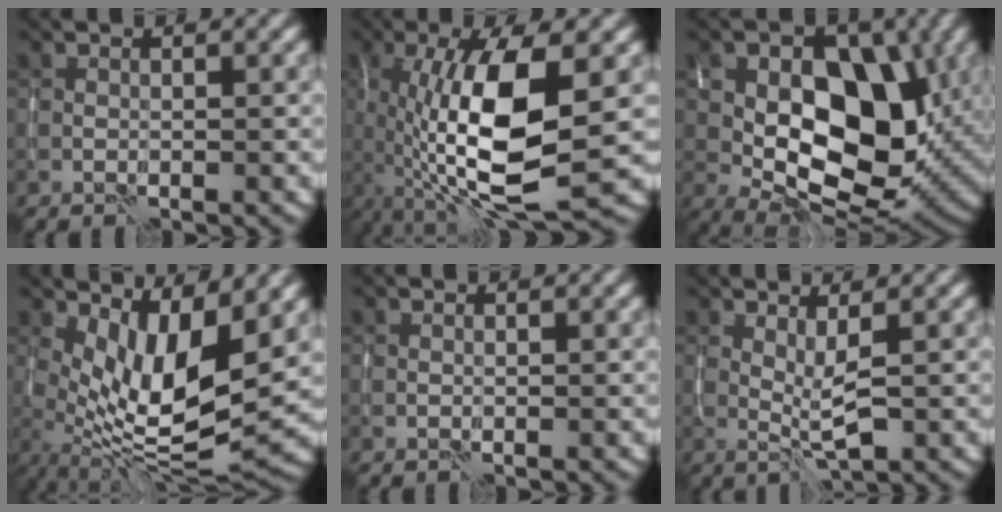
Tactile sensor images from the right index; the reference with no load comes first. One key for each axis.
{"total": 10.8, "fx": -0.2, "fy": 3.2, "fz": 10.3, "tx": -0.192, "ty": -0.012, "tz": 0.001}
{"total": 14.1, "fx": 1.4, "fy": 9.2, "fz": 10.7, "tx": -0.152, "ty": -0.001, "tz": 0.021}
{"total": 9.1, "fx": 1.6, "fy": 3.0, "fz": 8.4, "tx": -0.158, "ty": -0.013, "tz": 0.031}
{"total": 0.0}
{"total": 2.1, "fx": 0.7, "fy": 0.2, "fz": 2.0, "tx": -0.041, "ty": -0.006, "tz": 0.016}